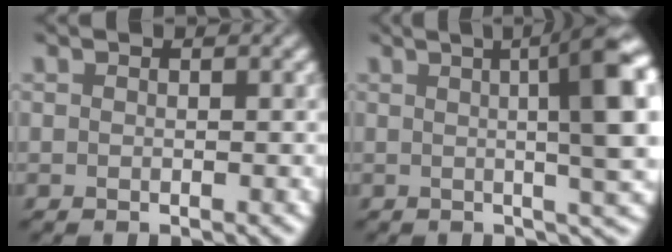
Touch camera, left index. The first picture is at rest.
{"total": 10.3, "force": [1.6, 2.4, 9.9], "torque": [-0.097, 0.018, 0.017]}